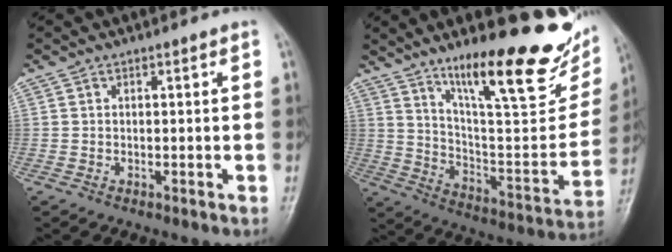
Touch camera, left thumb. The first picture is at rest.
{"total": 27.5, "force": [17.2, 7.5, 20.2], "torque": [-0.257, -0.072, 0.274]}